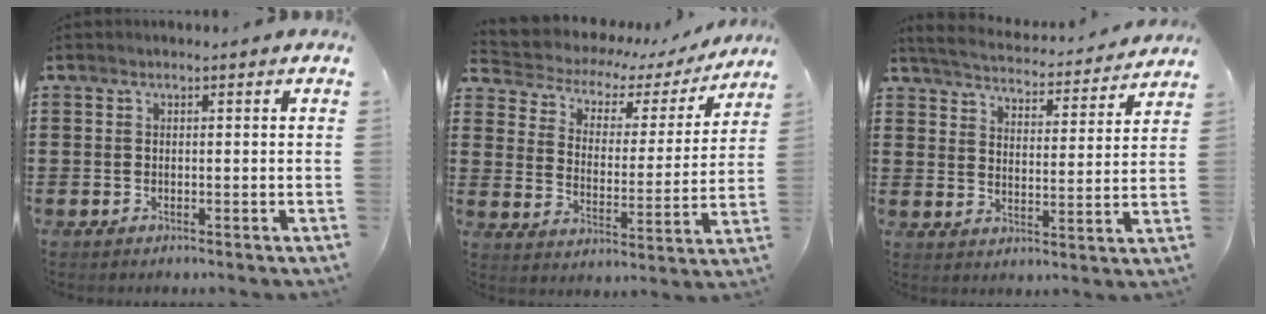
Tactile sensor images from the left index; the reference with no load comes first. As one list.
[{"total": 3.5, "force": [2.4, 2.2, 1.4], "torque": [-0.046, -0.021, 0.030]}, {"total": 4.5, "force": [4.4, -0.1, 0.5], "torque": [-0.036, -0.037, 0.072]}]